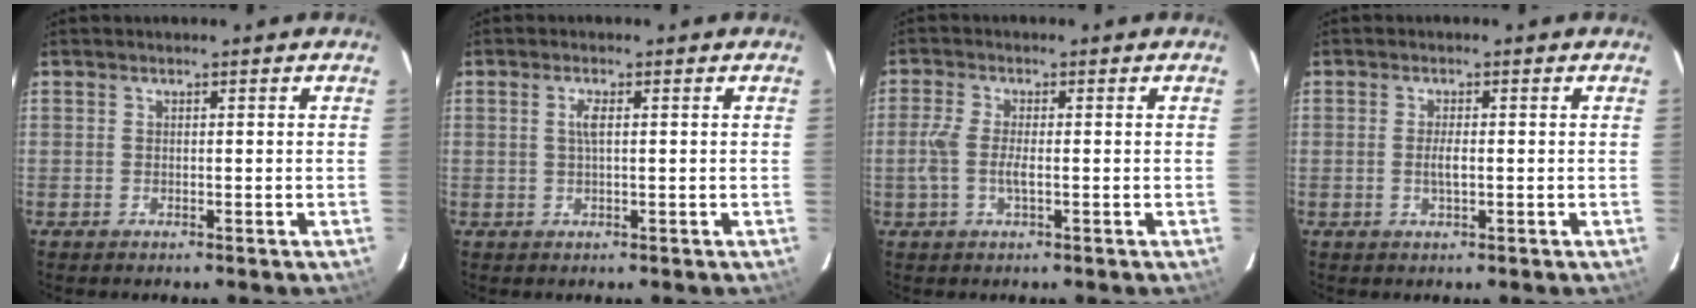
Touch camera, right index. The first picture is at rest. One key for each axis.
{"total": 1.9, "fx": 0.3, "fy": 0.2, "fz": 1.8, "tx": -0.037, "ty": 0.002, "tz": 0.005}
{"total": 4.4, "fx": -0.8, "fy": 1.4, "fz": 4.1, "tx": -0.092, "ty": 0.000, "tz": -0.017}
{"total": 2.3, "fx": -0.2, "fy": 0.5, "fz": 2.2, "tx": -0.042, "ty": -0.003, "tz": -0.004}